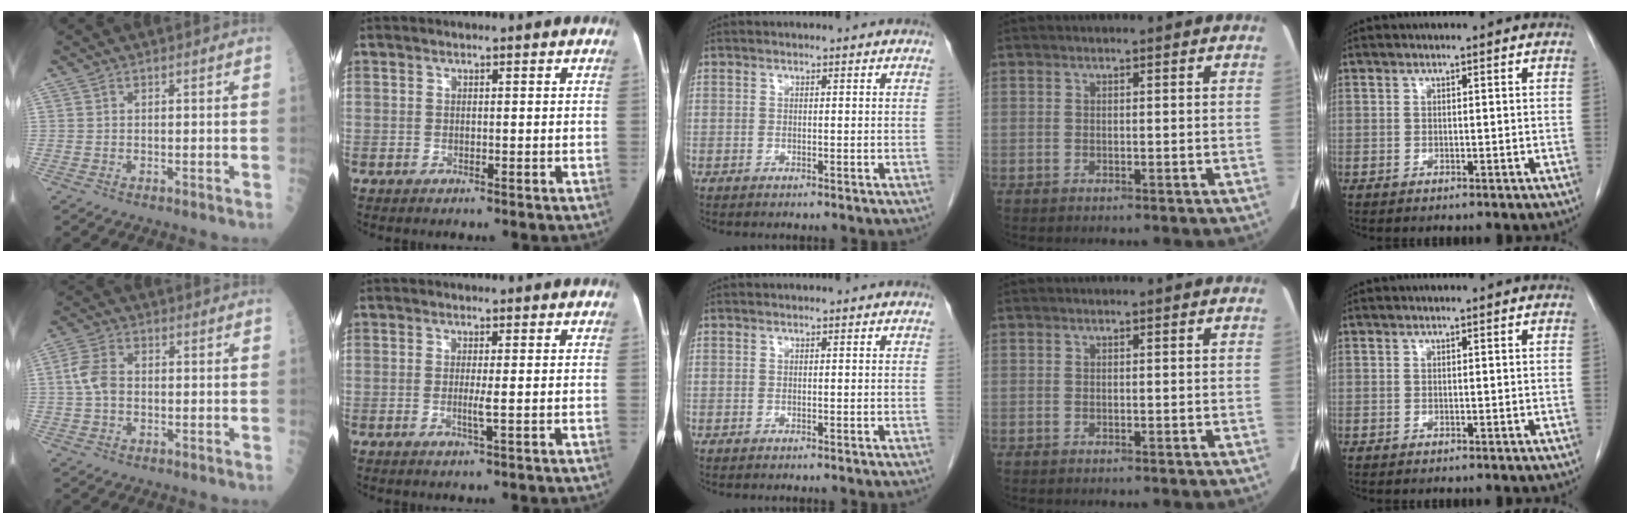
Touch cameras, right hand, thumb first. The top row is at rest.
{"thumb": {"total": 5.4, "force": [-0.1, 3.6, 4.1], "torque": [-0.085, 0.014, -0.008]}, "index": {"total": 2.0, "force": [-0.3, -0.4, 1.9], "torque": [-0.040, -0.004, -0.007]}}